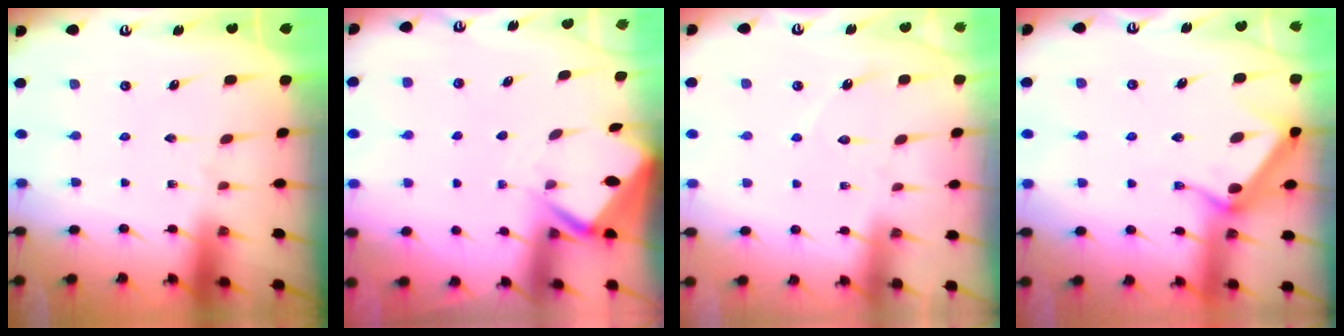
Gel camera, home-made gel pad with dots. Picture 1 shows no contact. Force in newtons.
{"total": 3.4, "press": 3.4, "slide": 0.3}
{"total": 4.7, "press": 4.7, "slide": 0.4}
{"total": 11.8, "press": 11.7, "slide": 0.3}